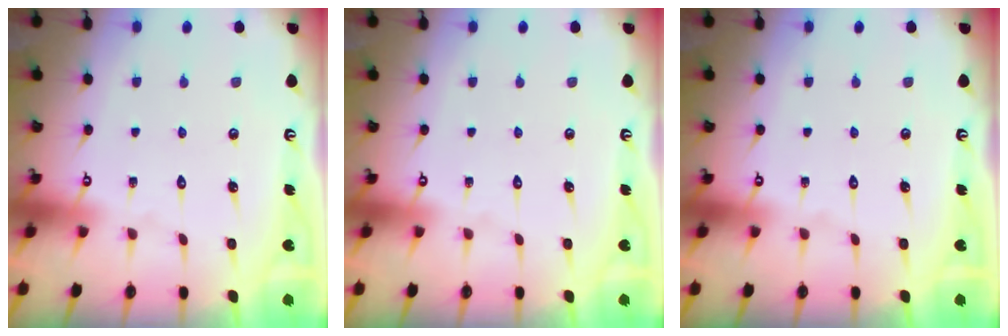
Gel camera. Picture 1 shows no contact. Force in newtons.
{"total": 0.0}
{"total": 0.0}